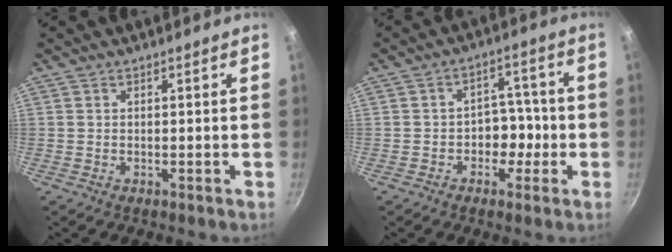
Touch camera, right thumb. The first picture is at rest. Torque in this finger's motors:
{"motor_torque": [-0.04, -0.19, 0.27, -0.30, 0.11]}